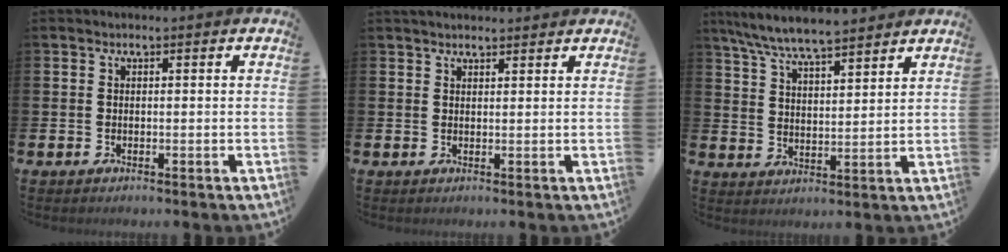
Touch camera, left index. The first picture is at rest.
{"total": 1.9, "force": [1.8, 0.4, 0.3], "torque": [0.001, -0.006, 0.031]}
{"total": 7.3, "force": [7.0, 0.5, 2.1], "torque": [-0.072, -0.031, 0.128]}